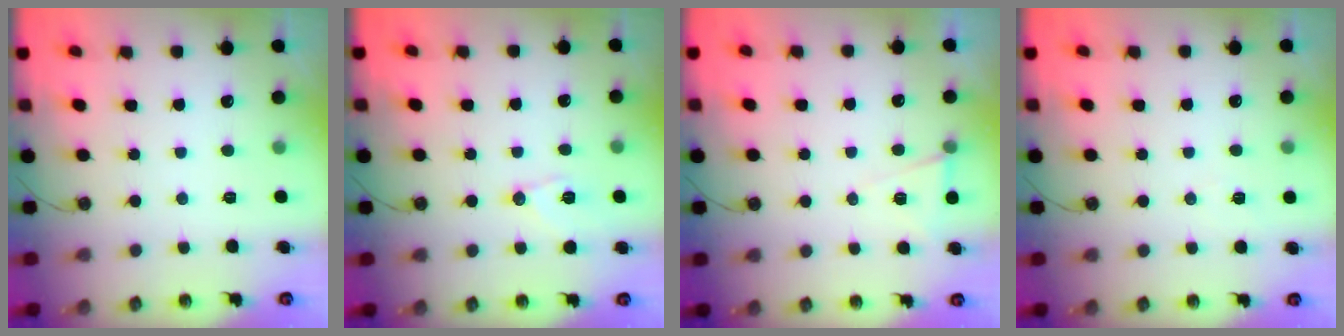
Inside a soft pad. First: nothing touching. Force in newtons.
{"total": 8.1, "press": 8.0, "slide": 0.9}
{"total": 6.0, "press": 3.9, "slide": 4.6}
{"total": 6.3, "press": 4.7, "slide": 4.2}